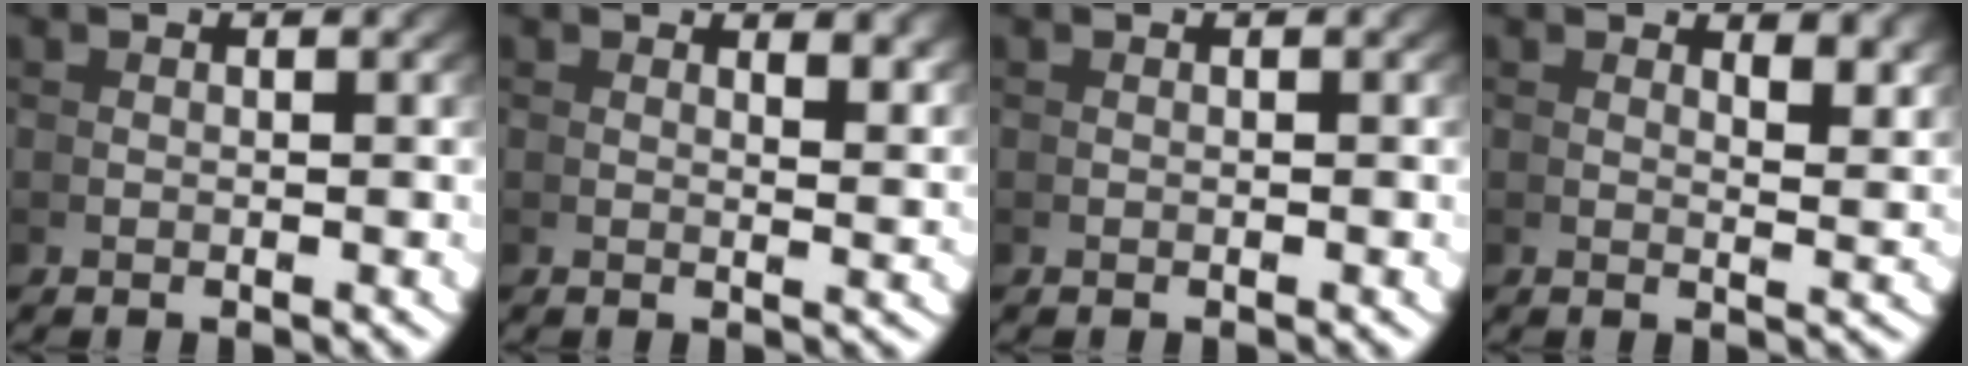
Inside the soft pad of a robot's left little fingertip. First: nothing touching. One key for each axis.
{"total": 1.7, "fx": 1.5, "fy": 0.0, "fz": 0.9, "tx": -0.012, "ty": -0.010, "tz": 0.028}
{"total": 0.0}
{"total": 2.5, "fx": 2.0, "fy": 0.1, "fz": 1.5, "tx": -0.018, "ty": -0.013, "tz": 0.038}